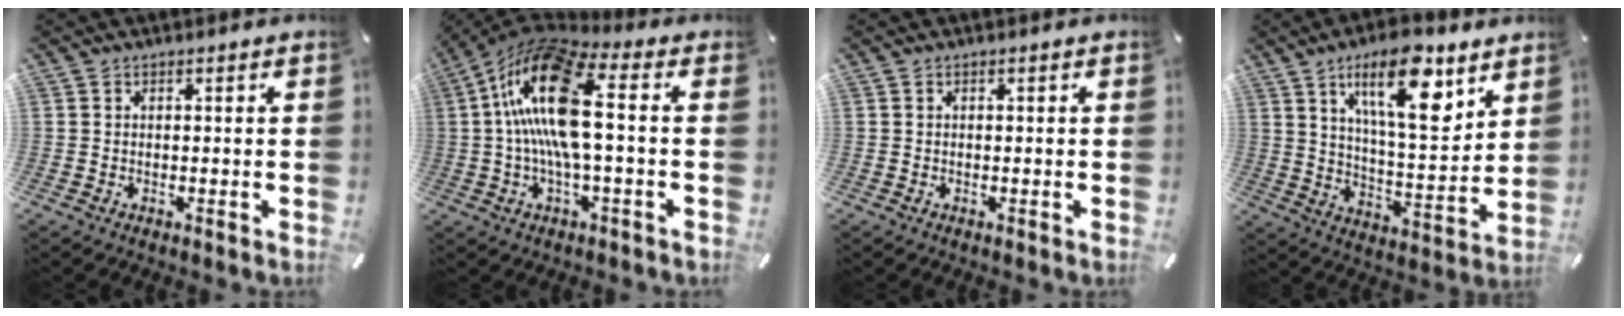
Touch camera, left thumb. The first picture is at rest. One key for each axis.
{"total": 18.6, "fx": 1.2, "fy": 7.5, "fz": 17.0, "tx": -0.345, "ty": 0.002, "tz": 0.018}
{"total": 0.0}
{"total": 18.1, "fx": 10.2, "fy": 6.6, "fz": 13.4, "tx": -0.214, "ty": -0.043, "tz": 0.165}